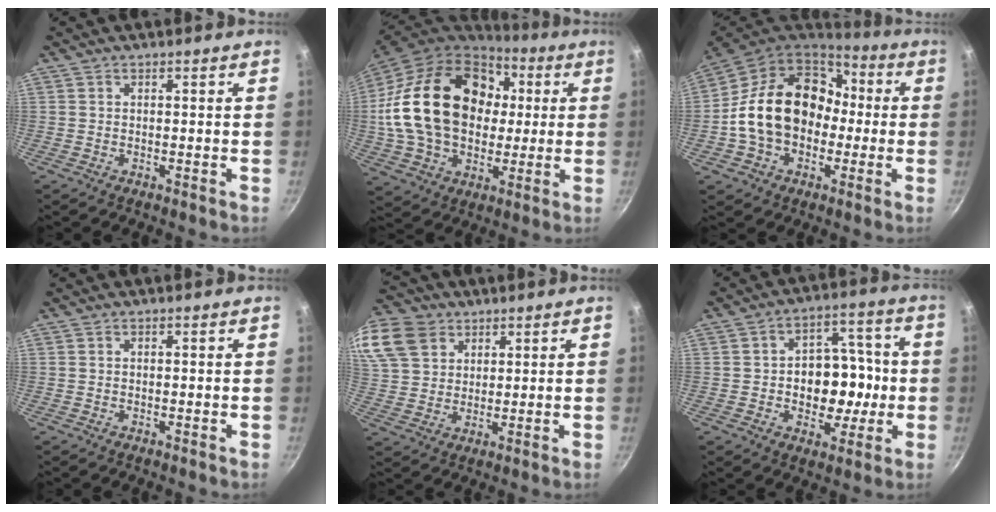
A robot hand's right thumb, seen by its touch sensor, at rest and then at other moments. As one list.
[{"total": 27.4, "force": [3.4, 19.6, 18.9], "torque": [-0.324, 0.027, 0.065]}, {"total": 21.1, "force": [-0.6, 16.2, 13.6], "torque": [-0.218, 0.058, -0.010]}, {"total": 0.0}, {"total": 17.3, "force": [8.7, 12.9, 7.5], "torque": [-0.174, 0.014, 0.171]}, {"total": 13.1, "force": [-1.4, 9.6, 8.9], "torque": [-0.074, 0.024, -0.020]}]